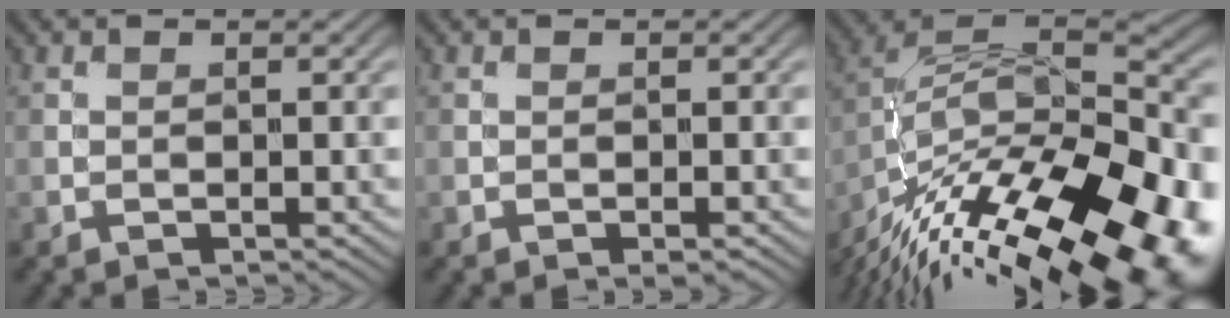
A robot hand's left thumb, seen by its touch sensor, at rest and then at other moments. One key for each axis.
{"total": 0.7, "fx": -0.5, "fy": 0.2, "fz": 0.5, "tx": -0.009, "ty": 0.000, "tz": -0.007}
{"total": 18.6, "fx": -12.0, "fy": 6.7, "fz": 12.5, "tx": -0.199, "ty": 0.001, "tz": -0.177}